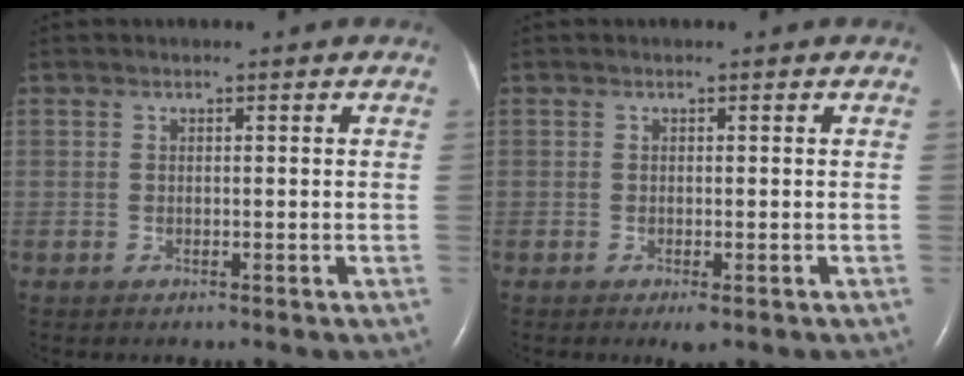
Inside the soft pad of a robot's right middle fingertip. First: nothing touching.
{"total": 1.3, "force": [-0.6, 0.3, 1.1], "torque": [-0.015, -0.004, -0.008]}